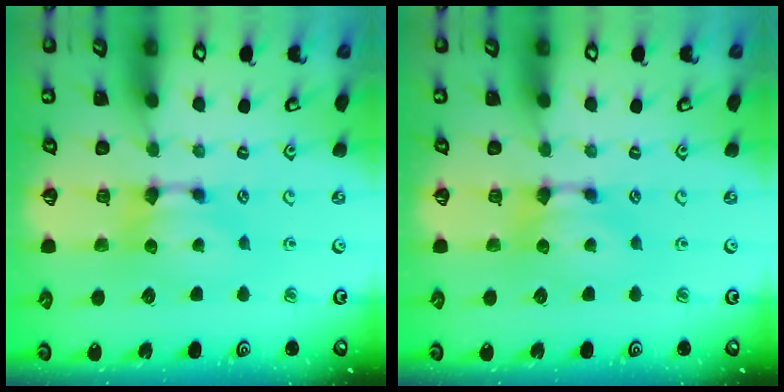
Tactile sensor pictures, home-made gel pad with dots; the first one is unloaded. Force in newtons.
{"total": 0.0}